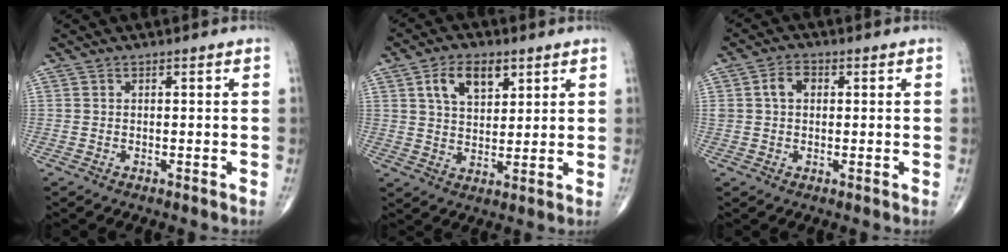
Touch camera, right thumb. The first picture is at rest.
{"total": 8.4, "force": [3.9, 5.0, 5.6], "torque": [-0.078, -0.015, 0.070]}
{"total": 4.0, "force": [0.8, 2.9, 2.7], "torque": [-0.047, 0.013, 0.014]}